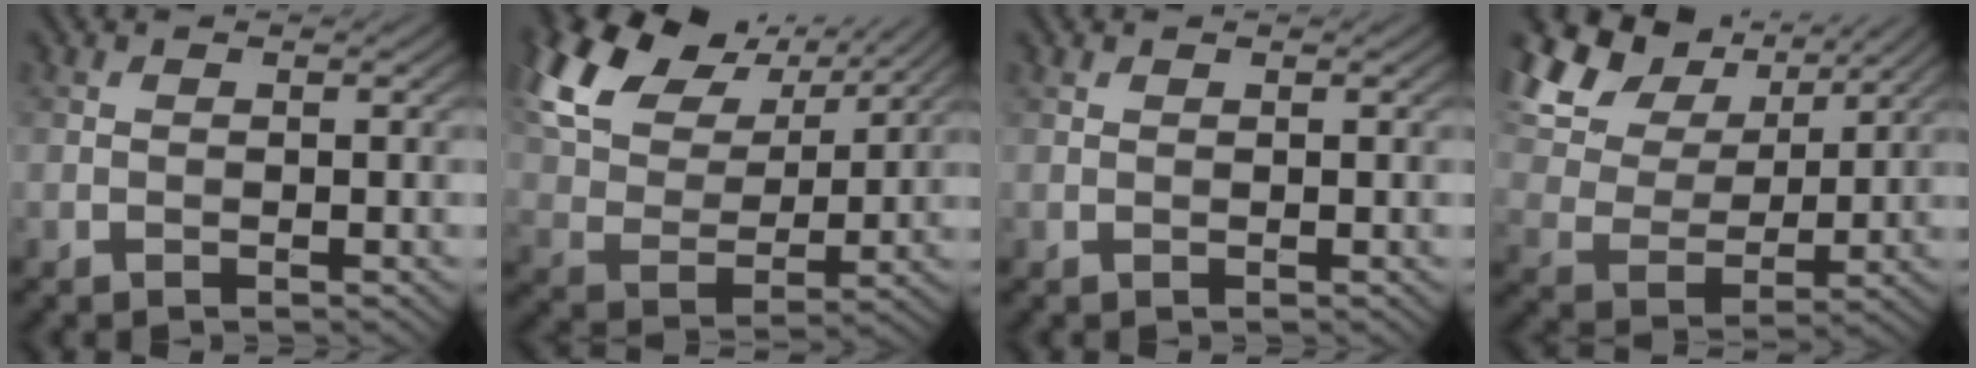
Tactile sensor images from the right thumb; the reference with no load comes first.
{"total": 16.1, "force": [9.3, 9.3, 9.4], "torque": [-0.255, 0.039, 0.155]}
{"total": 0.6, "force": [0.5, 0.3, 0.1], "torque": [-0.002, 0.000, 0.011]}
{"total": 14.9, "force": [8.5, 8.9, 8.5], "torque": [-0.231, 0.025, 0.154]}